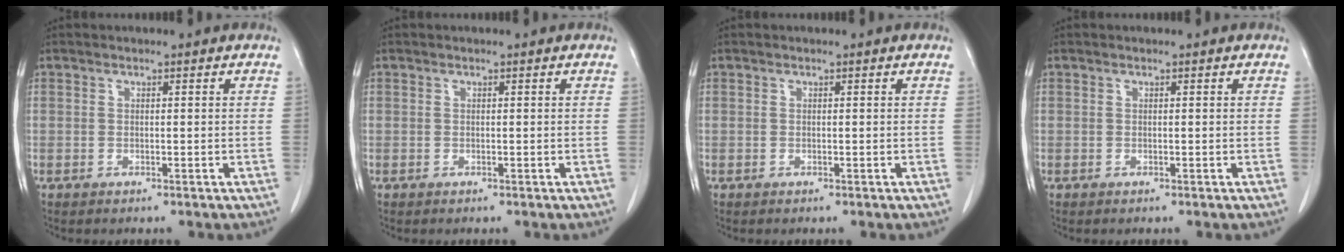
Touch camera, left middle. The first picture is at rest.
{"total": 0.0}
{"total": 0.0}
{"total": 0.0}